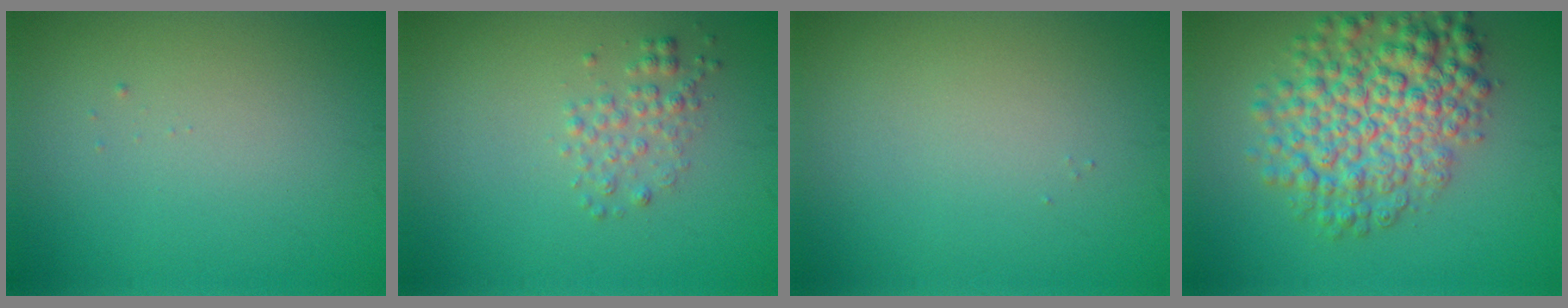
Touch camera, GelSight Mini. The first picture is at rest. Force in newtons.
{"total": 1.7, "press": 1.7, "slide": 0.0}
{"total": 0.0}
{"total": 7.6, "press": 7.6, "slide": 0.2}